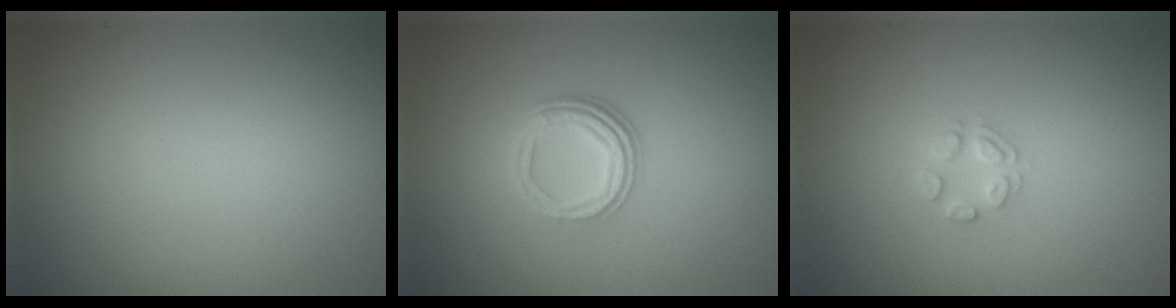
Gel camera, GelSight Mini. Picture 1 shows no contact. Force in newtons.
{"total": 3.7, "press": 2.6, "slide": 2.5}
{"total": 1.7, "press": 1.6, "slide": 0.2}